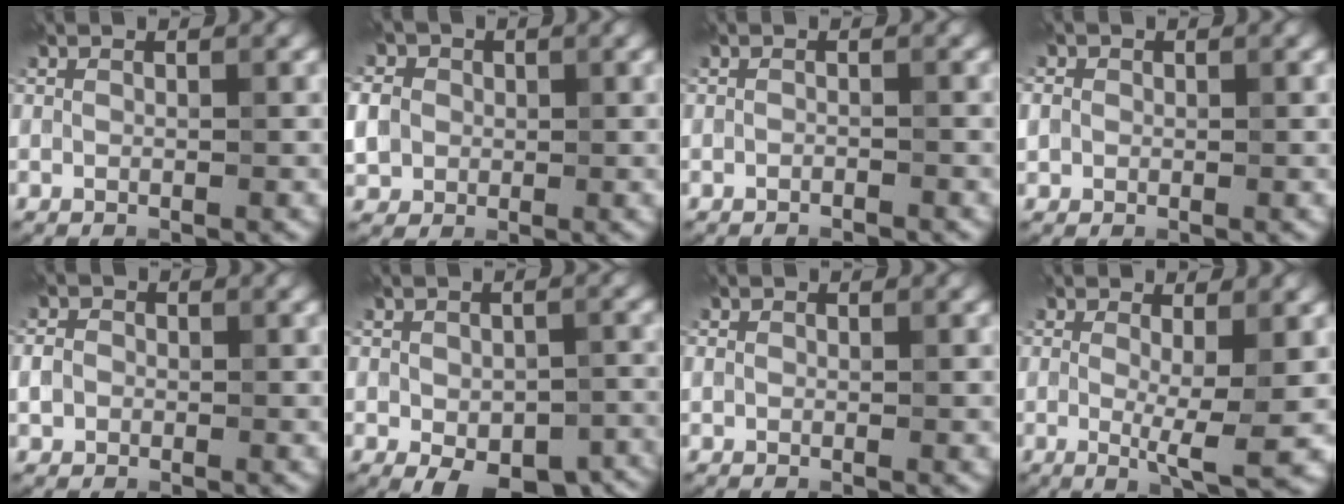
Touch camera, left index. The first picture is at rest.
{"total": 5.4, "force": [0.7, 4.8, 2.4], "torque": [-0.059, 0.024, 0.003]}
{"total": 0.8, "force": [-0.7, 0.1, 0.2], "torque": [0.000, -0.001, -0.014]}
{"total": 1.5, "force": [0.2, 1.4, 0.5], "torque": [-0.009, -0.001, 0.000]}
{"total": 1.7, "force": [-0.1, 1.6, 0.7], "torque": [-0.012, 0.000, -0.008]}
{"total": 7.9, "force": [-3.5, 4.2, 5.6], "torque": [-0.076, -0.023, -0.034]}
{"total": 0.9, "force": [0.4, 0.7, 0.5], "torque": [-0.008, 0.000, 0.007]}
{"total": 4.6, "force": [0.4, 0.9, 4.5], "torque": [-0.069, -0.017, 0.005]}